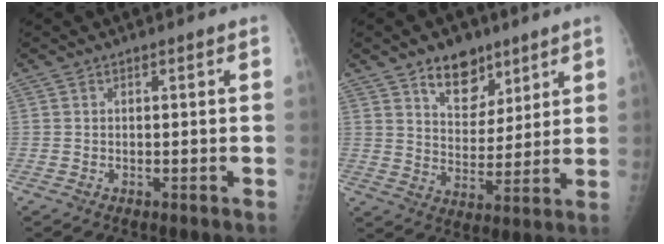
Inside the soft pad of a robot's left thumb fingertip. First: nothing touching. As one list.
[{"total": 10.3, "force": [6.8, 6.4, 4.6], "torque": [-0.039, -0.040, 0.114]}]